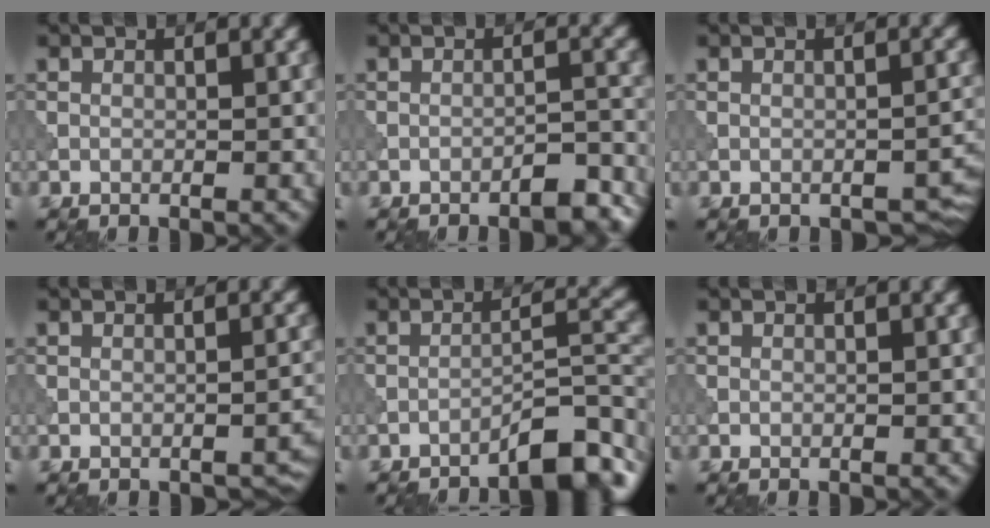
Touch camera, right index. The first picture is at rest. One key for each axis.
{"total": 3.1, "fx": -2.4, "fy": 0.7, "fz": 1.8, "tx": -0.023, "ty": 0.010, "tz": -0.036}
{"total": 1.9, "fx": -1.2, "fy": 0.9, "fz": 1.1, "tx": -0.011, "ty": -0.003, "tz": -0.012}
{"total": 1.5, "fx": -1.1, "fy": 0.6, "fz": 0.9, "tx": -0.008, "ty": -0.001, "tz": -0.012}
{"total": 5.3, "fx": -3.9, "fy": 0.9, "fz": 3.5, "tx": -0.047, "ty": 0.017, "tz": -0.058}
{"total": 0.0}